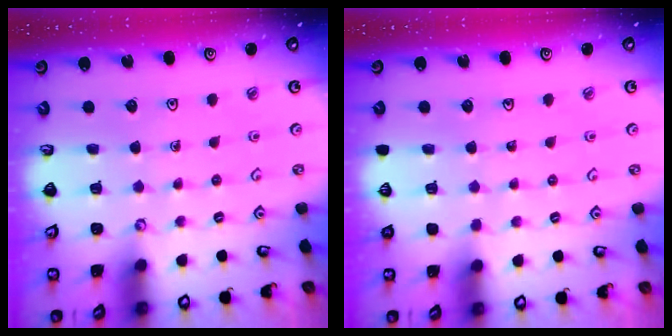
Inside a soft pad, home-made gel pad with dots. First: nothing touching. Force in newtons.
{"total": 0.0}